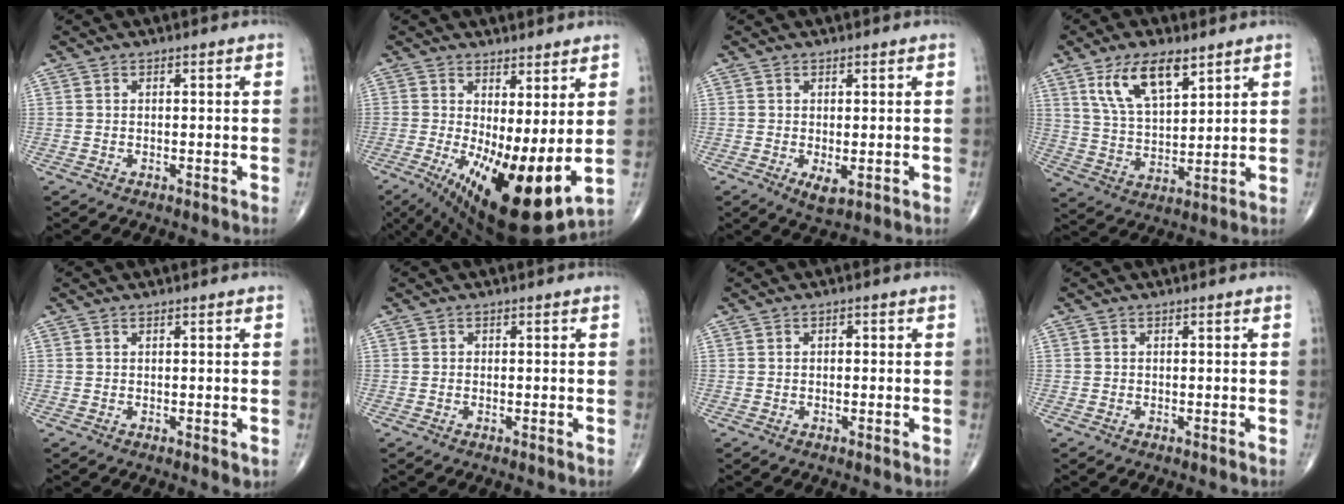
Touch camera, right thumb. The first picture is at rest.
{"total": 16.3, "force": [-0.2, 5.4, 15.3], "torque": [-0.263, -0.034, 0.016]}
{"total": 2.9, "force": [-0.5, 1.3, 2.6], "torque": [-0.041, -0.009, -0.002]}
{"total": 11.6, "force": [6.5, 5.1, 8.1], "torque": [-0.136, -0.029, 0.132]}
{"total": 1.3, "force": [0.1, 0.5, 1.2], "torque": [-0.016, -0.003, 0.005]}
{"total": 0.0}
{"total": 0.8, "force": [0.1, 0.5, 0.7], "torque": [-0.007, 0.003, -0.001]}
{"total": 0.0}